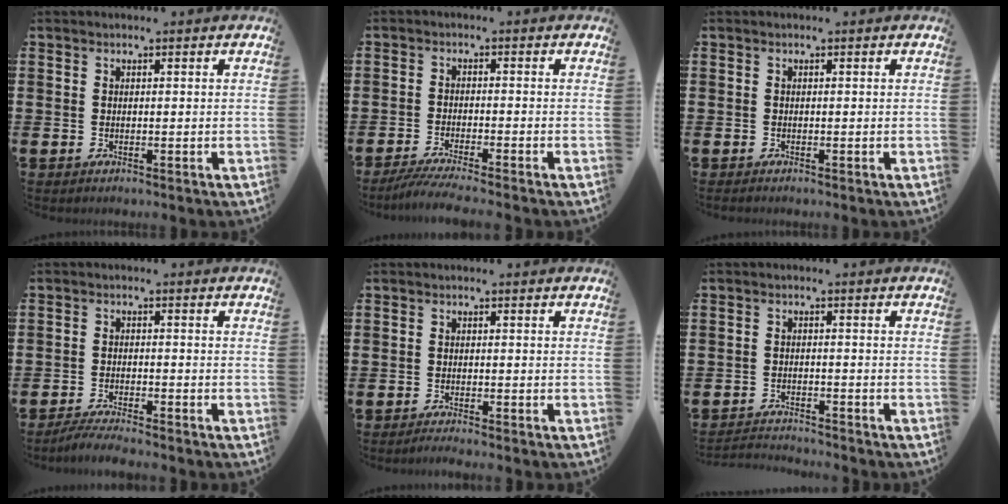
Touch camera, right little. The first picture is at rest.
{"total": 3.2, "force": [-2.6, -0.2, 1.8], "torque": [-0.027, -0.005, -0.047]}
{"total": 0.0}
{"total": 2.7, "force": [-2.5, -0.1, 0.8], "torque": [-0.013, 0.002, -0.049]}
{"total": 1.0, "force": [-0.9, -0.1, 0.4], "torque": [-0.007, -0.001, -0.017]}
{"total": 2.2, "force": [-2.2, -0.1, -0.2], "torque": [-0.003, 0.002, -0.048]}